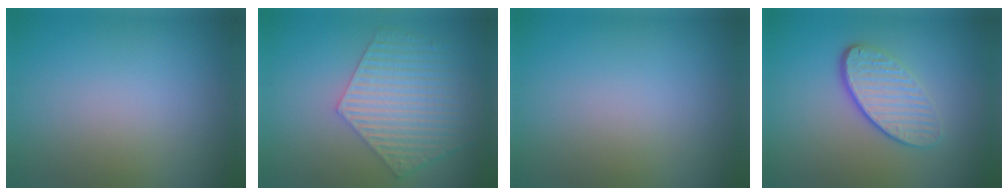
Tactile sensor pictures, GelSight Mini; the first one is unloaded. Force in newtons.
{"total": 6.5, "press": 5.0, "slide": 4.2}
{"total": 0.0}
{"total": 4.1, "press": 3.0, "slide": 2.7}